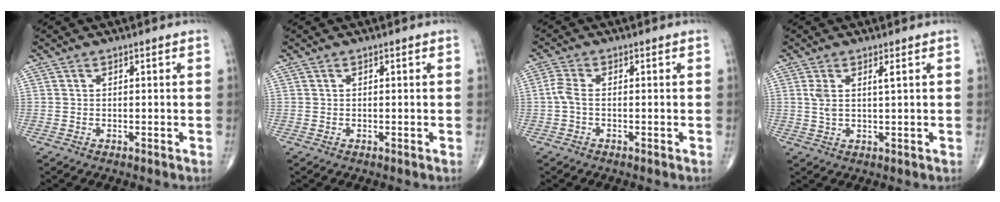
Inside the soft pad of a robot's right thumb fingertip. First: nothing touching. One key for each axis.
{"total": 0.0}
{"total": 2.7, "fx": -0.5, "fy": 1.2, "fz": 2.3, "tx": -0.059, "ty": 0.002, "tz": -0.018}
{"total": 3.3, "fx": 1.2, "fy": 0.8, "fz": 3.0, "tx": -0.064, "ty": -0.002, "tz": 0.028}